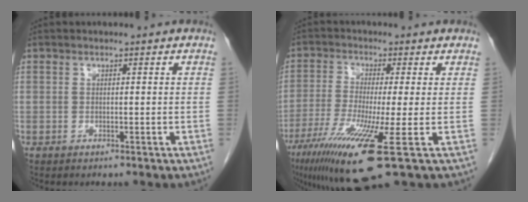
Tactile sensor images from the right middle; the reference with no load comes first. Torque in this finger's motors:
{"motor_torque": [0.80, -1.33, 0.70, 0.21]}